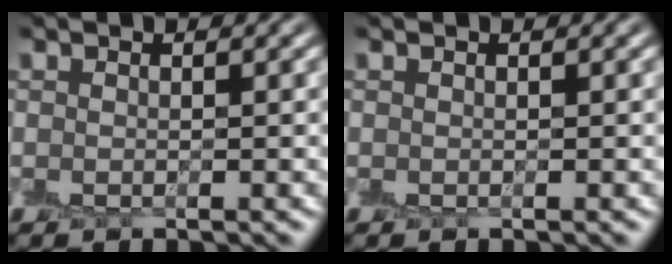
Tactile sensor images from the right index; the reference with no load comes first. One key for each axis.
{"total": 0.0}